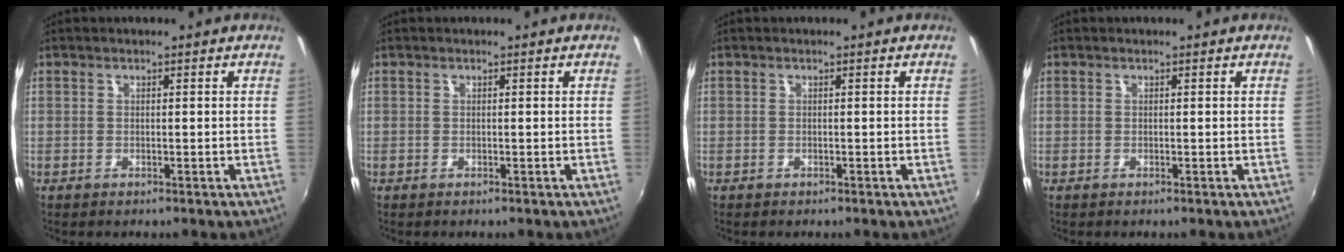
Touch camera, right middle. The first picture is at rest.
{"total": 0.0}
{"total": 0.0}
{"total": 0.0}